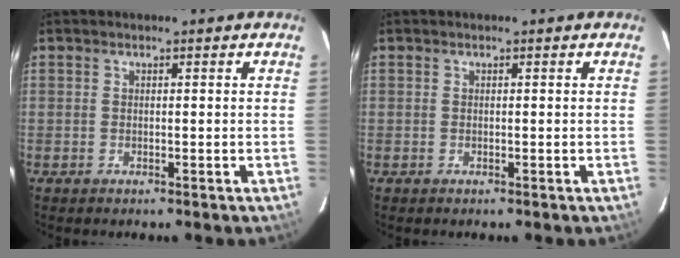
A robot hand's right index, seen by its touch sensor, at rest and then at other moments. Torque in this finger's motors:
{"motor_torque": [-0.01, 0.00, 0.04, 0.01]}